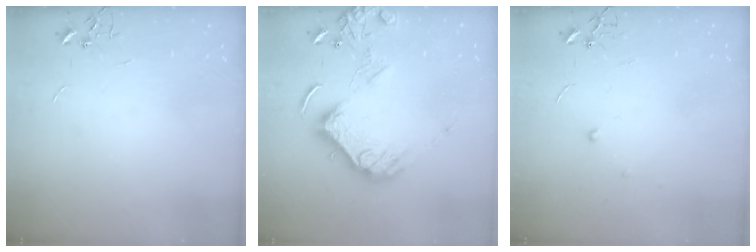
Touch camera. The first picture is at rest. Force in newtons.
{"total": 15.3, "press": 15.2, "slide": 2.3}
{"total": 4.8, "press": 4.8, "slide": 0.5}